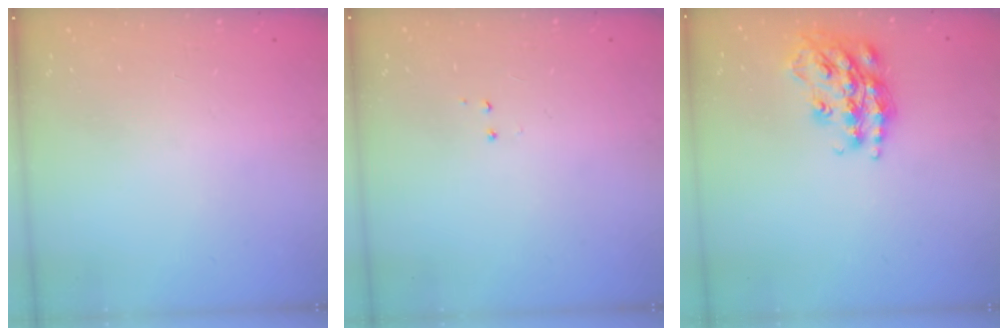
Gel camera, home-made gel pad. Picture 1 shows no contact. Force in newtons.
{"total": 4.0, "press": 4.0, "slide": 0.4}
{"total": 17.5, "press": 17.5, "slide": 1.0}